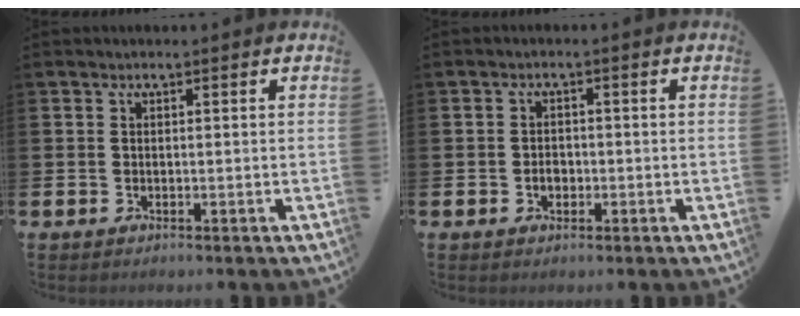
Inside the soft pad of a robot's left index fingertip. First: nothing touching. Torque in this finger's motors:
{"motor_torque": [0.01, 0.02, 0.03, 0.03]}